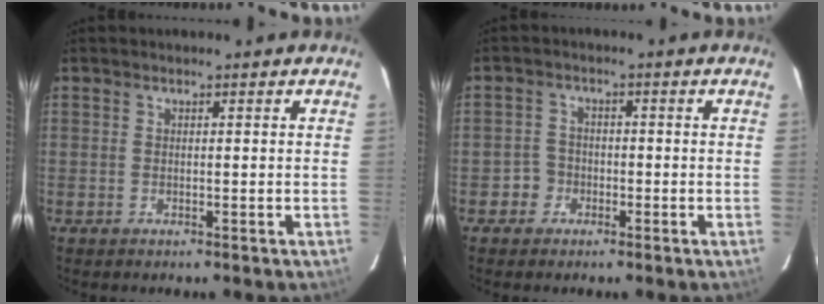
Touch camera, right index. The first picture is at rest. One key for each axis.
{"total": 3.2, "fx": -1.6, "fy": 2.8, "fz": -0.1, "tx": 0.002, "ty": 0.015, "tz": -0.030}